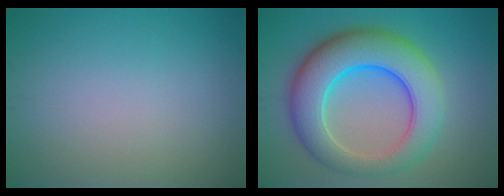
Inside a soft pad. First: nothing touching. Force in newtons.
{"total": 9.9, "press": 9.9, "slide": 0.1}